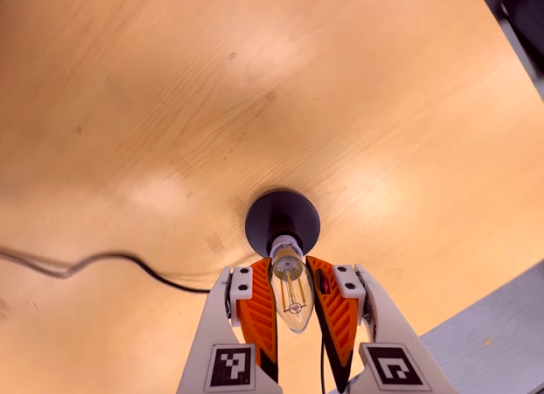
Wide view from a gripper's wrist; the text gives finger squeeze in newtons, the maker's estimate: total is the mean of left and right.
{"total": 20.9, "left": 20.6, "right": 21.3}